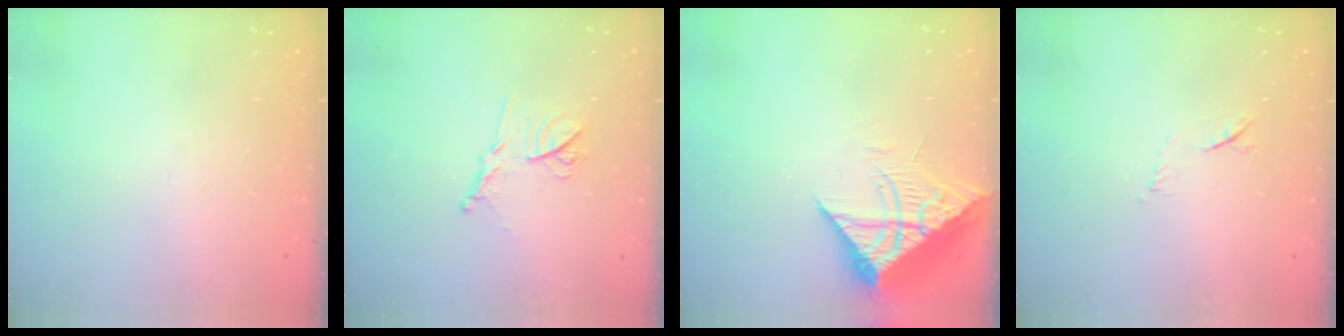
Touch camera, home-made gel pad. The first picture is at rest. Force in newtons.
{"total": 11.0, "press": 11.0, "slide": 0.4}
{"total": 11.8, "press": 11.7, "slide": 1.2}
{"total": 4.7, "press": 4.6, "slide": 1.2}